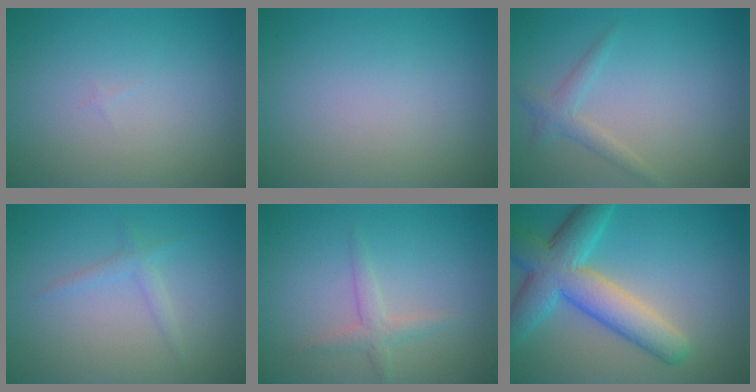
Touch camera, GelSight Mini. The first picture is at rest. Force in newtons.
{"total": 0.0}
{"total": 1.7, "press": 1.7, "slide": 0.1}
{"total": 1.3, "press": 1.3, "slide": 0.1}
{"total": 1.7, "press": 1.7, "slide": 0.1}
{"total": 7.7, "press": 7.7, "slide": 0.3}